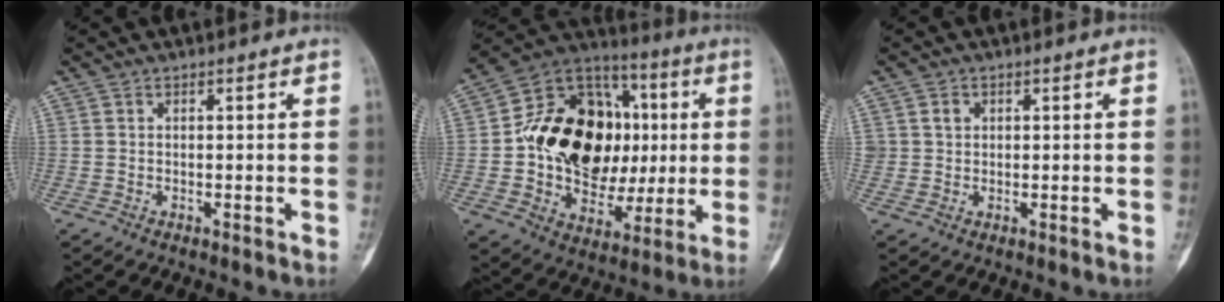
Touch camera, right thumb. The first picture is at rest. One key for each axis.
{"total": 26.8, "fx": 1.4, "fy": 19.0, "fz": 18.8, "tx": -0.271, "ty": 0.030, "tz": 0.032}
{"total": 2.1, "fx": 0.4, "fy": 2.0, "fz": 0.6, "tx": 0.007, "ty": 0.001, "tz": 0.007}